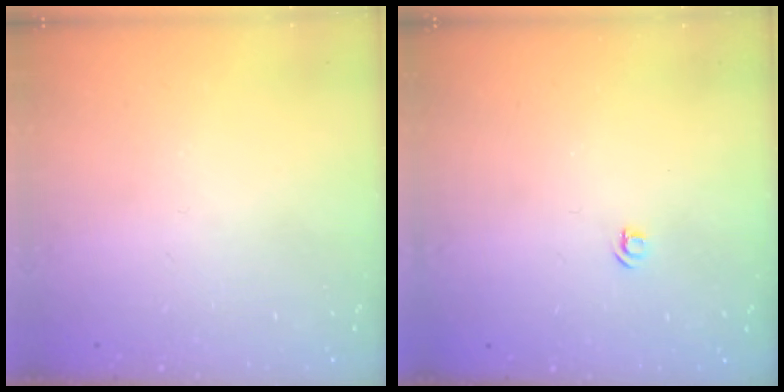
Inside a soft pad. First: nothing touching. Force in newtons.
{"total": 3.5, "press": 3.4, "slide": 0.5}